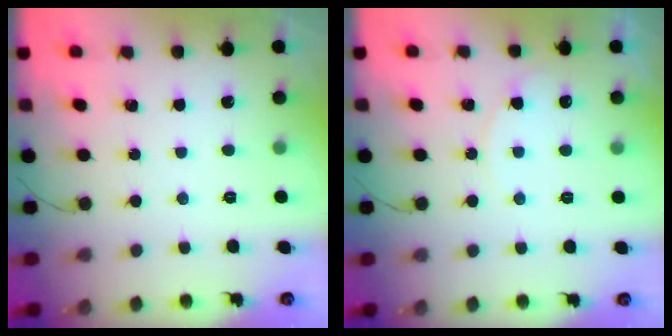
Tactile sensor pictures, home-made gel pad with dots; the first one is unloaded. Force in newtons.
{"total": 3.7, "press": 3.7, "slide": 0.5}